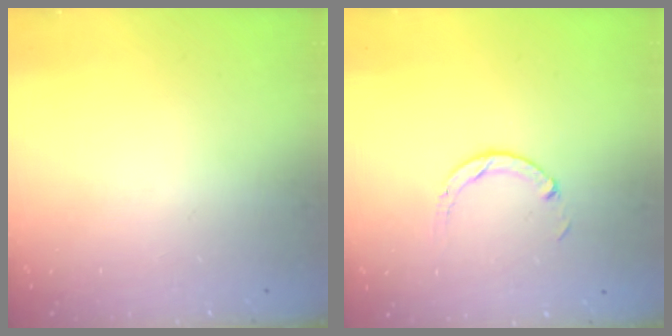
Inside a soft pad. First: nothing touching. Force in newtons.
{"total": 3.0, "press": 2.9, "slide": 0.4}